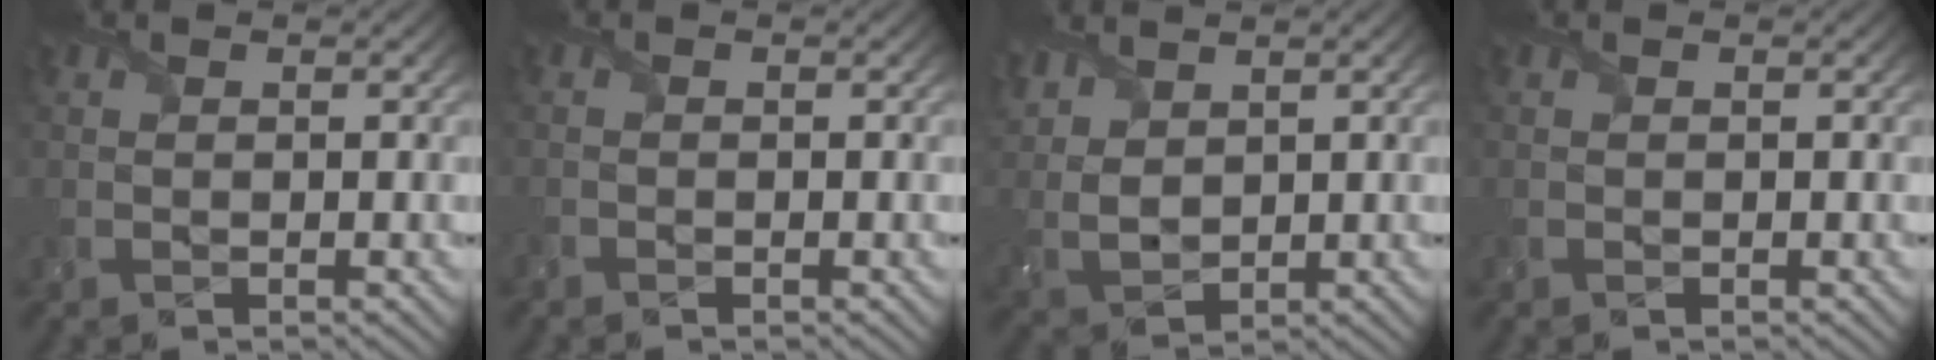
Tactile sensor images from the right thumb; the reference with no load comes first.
{"total": 0.5, "force": [-0.5, 0.1, -0.1], "torque": [0.002, -0.001, -0.012]}
{"total": 5.9, "force": [3.6, 3.3, 3.3], "torque": [-0.105, 0.004, 0.081]}
{"total": 0.0}